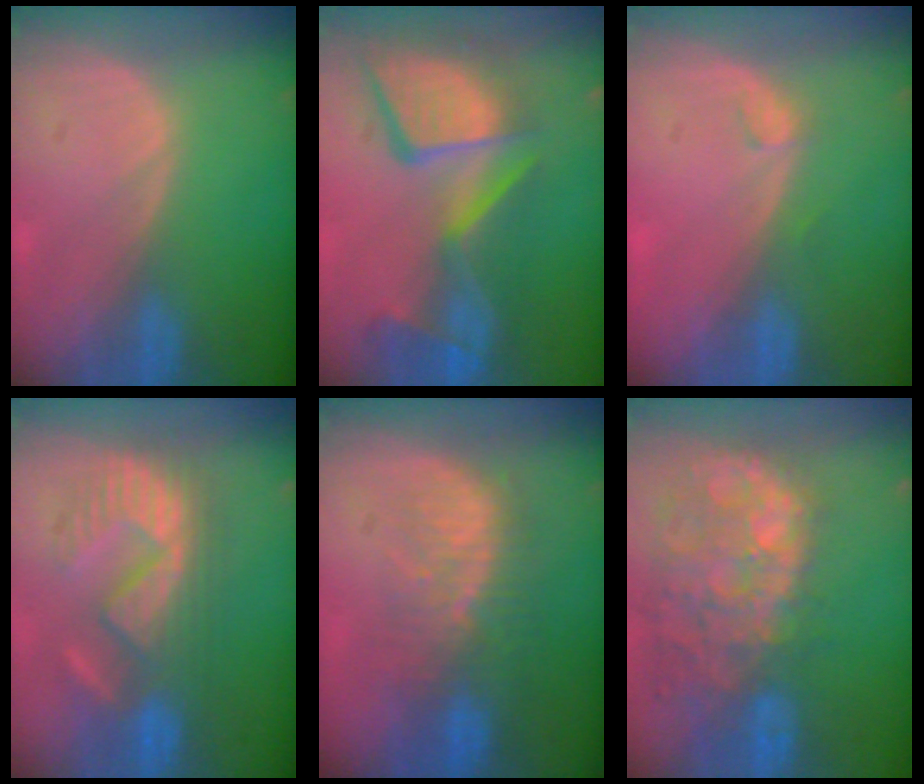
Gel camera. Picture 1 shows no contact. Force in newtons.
{"total": 13.7, "press": 11.2, "slide": 8.0}
{"total": 1.3, "press": 1.1, "slide": 0.5}
{"total": 9.7, "press": 9.7, "slide": 0.3}
{"total": 9.9, "press": 8.5, "slide": 5.0}
{"total": 14.1, "press": 11.6, "slide": 8.0}